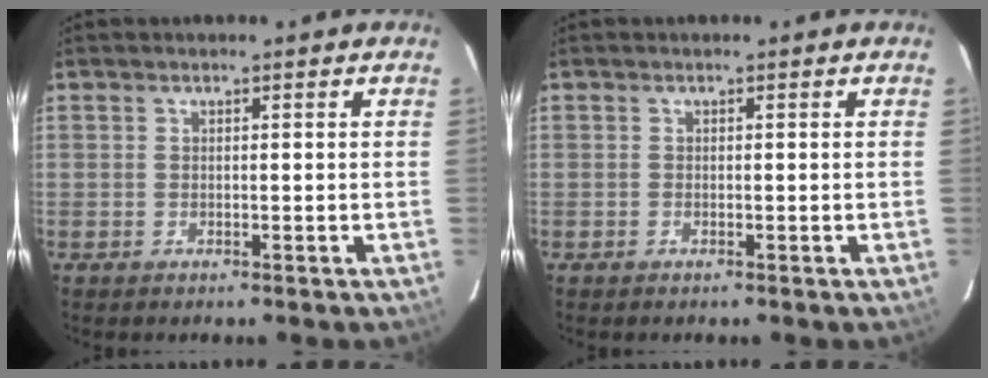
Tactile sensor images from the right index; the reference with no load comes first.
{"total": 0.0}